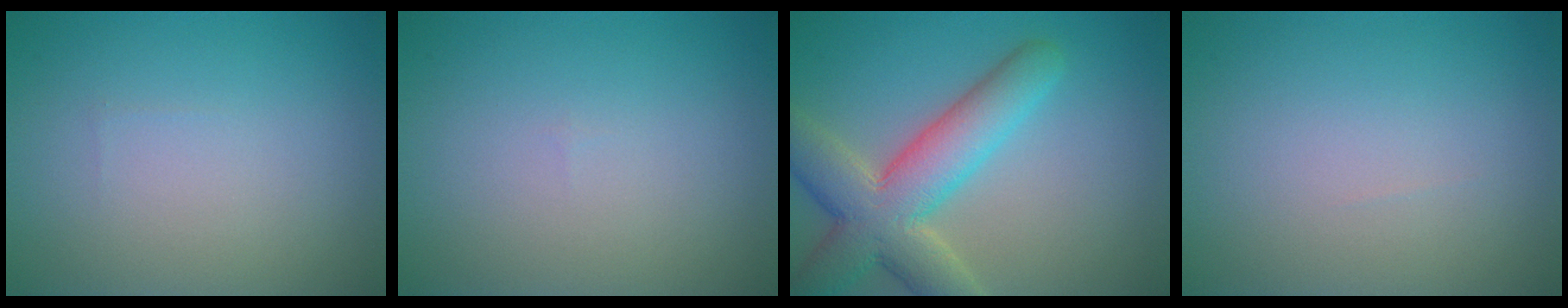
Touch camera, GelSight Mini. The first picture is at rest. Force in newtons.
{"total": 0.0}
{"total": 7.9, "press": 7.8, "slide": 0.6}
{"total": 0.0}